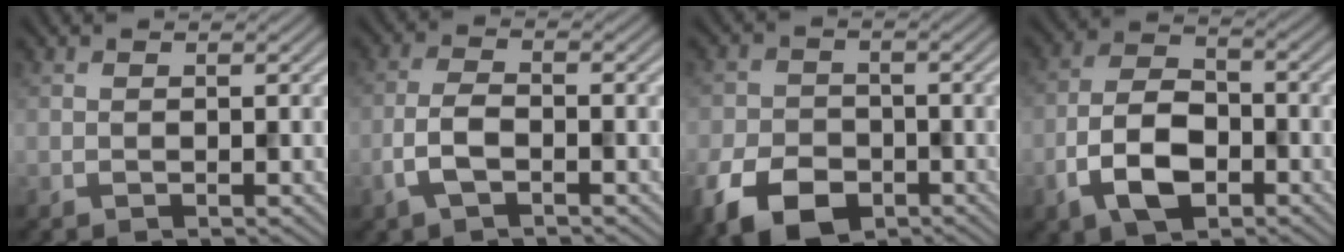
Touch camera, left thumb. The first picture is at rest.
{"total": 3.9, "force": [-1.9, 1.5, 3.1], "torque": [-0.073, 0.003, -0.044]}
{"total": 8.6, "force": [-4.7, 5.4, 4.7], "torque": [-0.111, -0.017, -0.088]}
{"total": 8.1, "force": [-3.6, 4.5, 5.7], "torque": [-0.122, 0.002, -0.078]}